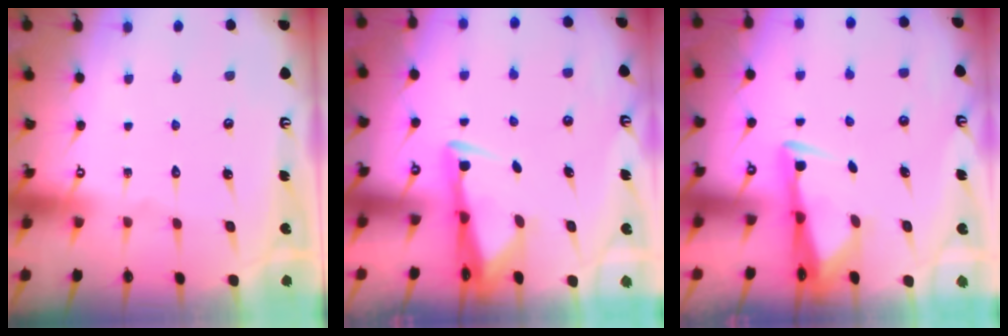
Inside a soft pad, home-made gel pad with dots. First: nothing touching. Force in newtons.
{"total": 3.1, "press": 3.0, "slide": 0.9}
{"total": 2.9, "press": 2.8, "slide": 0.9}